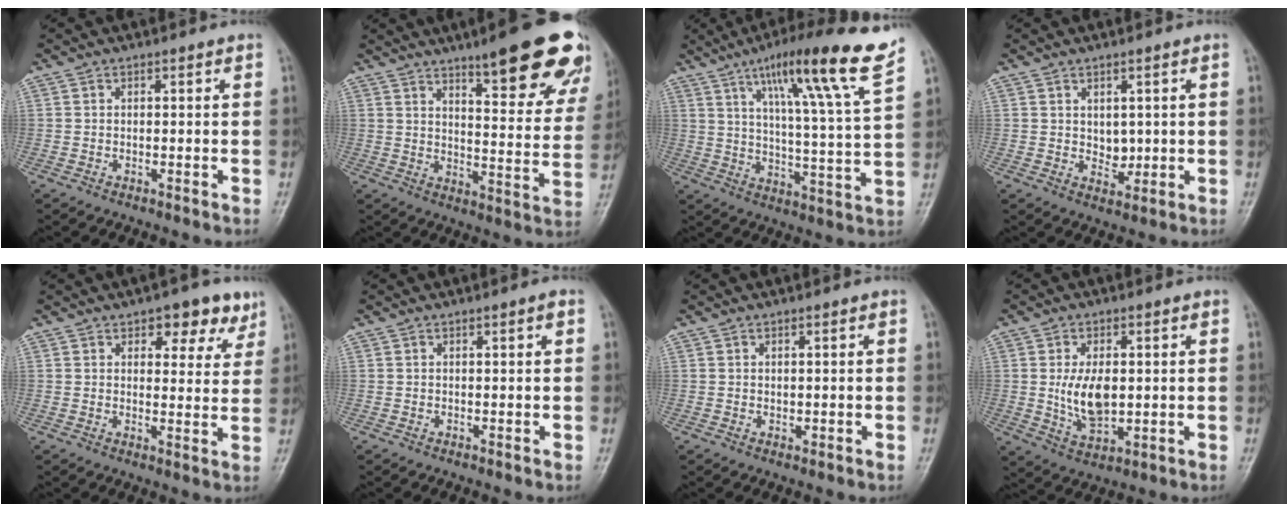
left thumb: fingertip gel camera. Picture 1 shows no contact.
{"total": 21.5, "force": [14.0, 4.9, 15.5], "torque": [-0.164, -0.066, 0.185]}
{"total": 18.2, "force": [11.1, 0.1, 14.4], "torque": [-0.211, -0.050, 0.164]}
{"total": 3.3, "force": [0.7, 2.4, 2.2], "torque": [-0.019, -0.010, 0.019]}
{"total": 8.0, "force": [4.9, 4.2, 4.7], "torque": [-0.021, -0.021, 0.062]}
{"total": 1.0, "force": [0.4, 0.0, 0.9], "torque": [-0.015, 0.001, 0.006]}
{"total": 0.9, "force": [0.4, 0.5, 0.6], "torque": [-0.005, -0.004, 0.009]}
{"total": 8.5, "force": [0.6, 4.8, 7.0], "torque": [-0.117, -0.012, 0.021]}